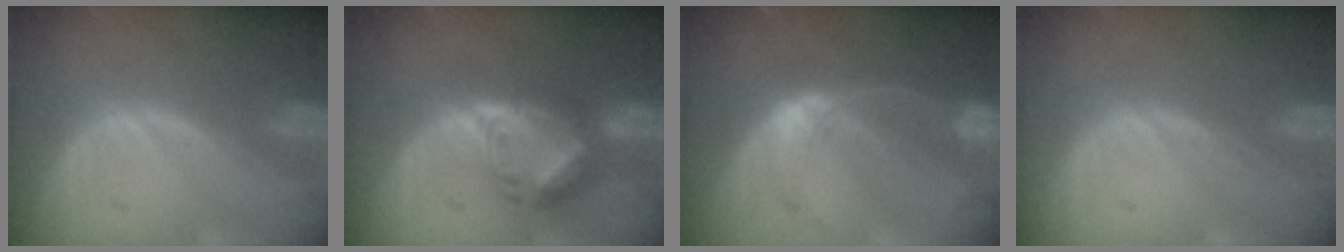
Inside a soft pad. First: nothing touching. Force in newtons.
{"total": 8.0, "press": 6.9, "slide": 4.0}
{"total": 7.6, "press": 6.6, "slide": 3.7}
{"total": 0.0}